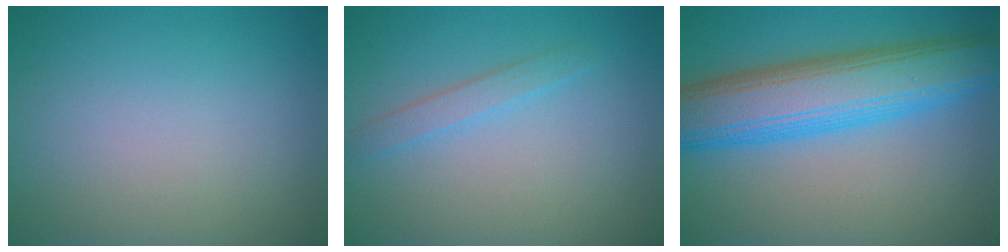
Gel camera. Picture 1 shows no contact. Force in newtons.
{"total": 1.5, "press": 1.5, "slide": 0.1}
{"total": 9.5, "press": 9.5, "slide": 0.2}